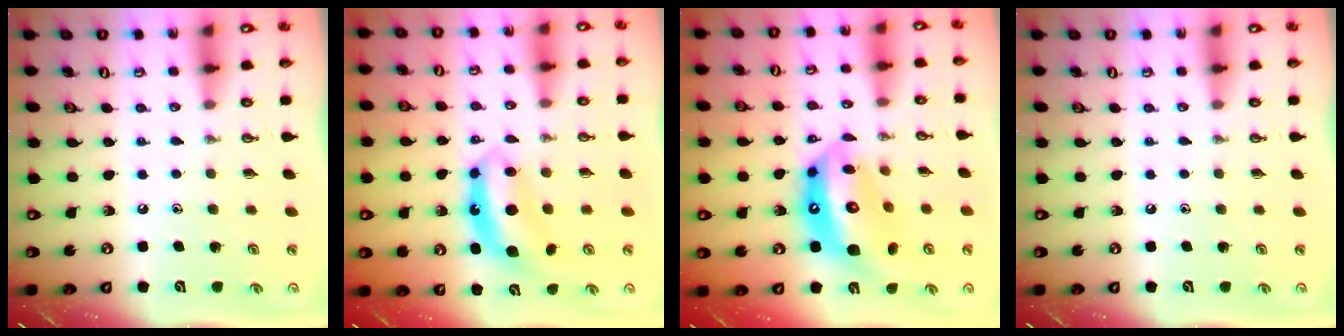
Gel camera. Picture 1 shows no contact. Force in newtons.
{"total": 7.0, "press": 7.0, "slide": 0.2}
{"total": 17.6, "press": 17.4, "slide": 2.2}
{"total": 0.0}